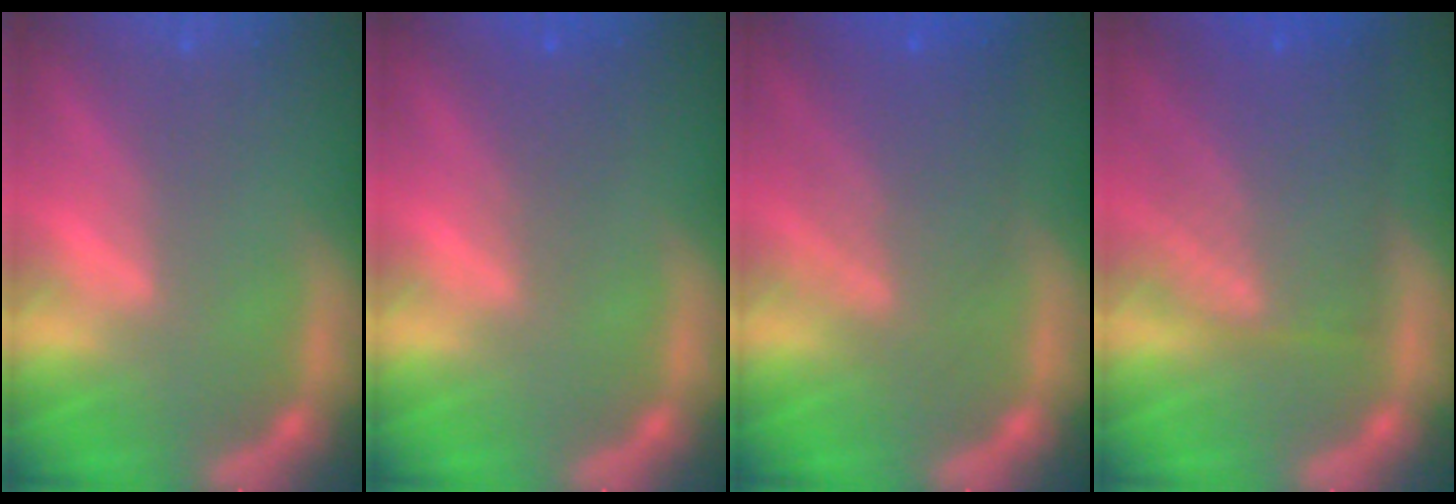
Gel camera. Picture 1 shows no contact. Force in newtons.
{"total": 2.0}
{"total": 6.6}
{"total": 8.6}